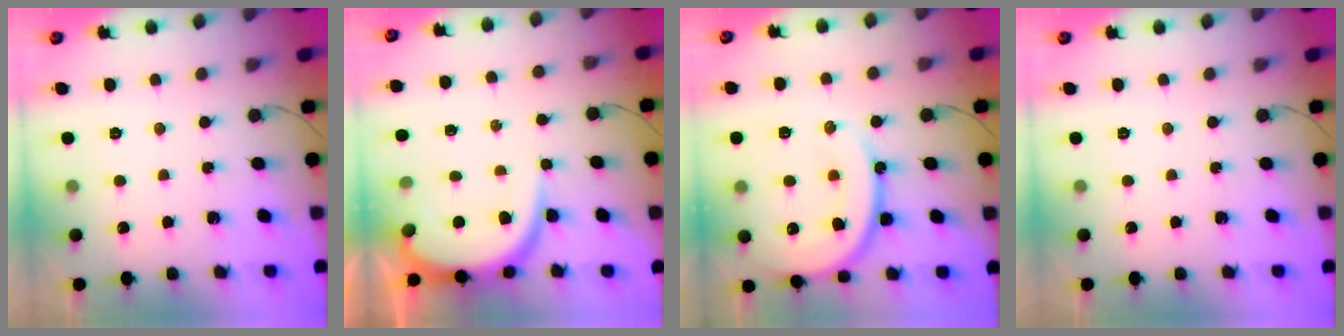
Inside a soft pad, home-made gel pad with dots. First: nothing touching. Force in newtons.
{"total": 9.0, "press": 9.0, "slide": 1.0}
{"total": 18.8, "press": 18.5, "slide": 3.7}
{"total": 0.0}